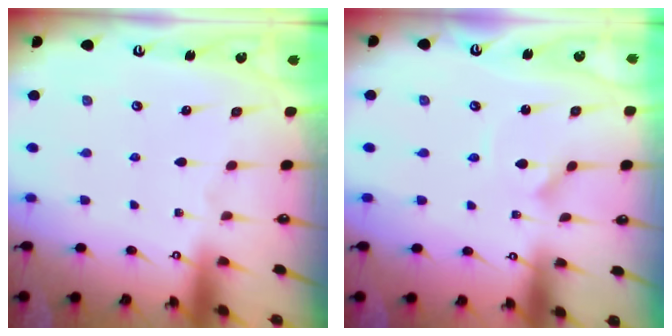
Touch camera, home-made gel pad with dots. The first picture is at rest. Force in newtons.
{"total": 1.1, "press": 1.1, "slide": 0.2}